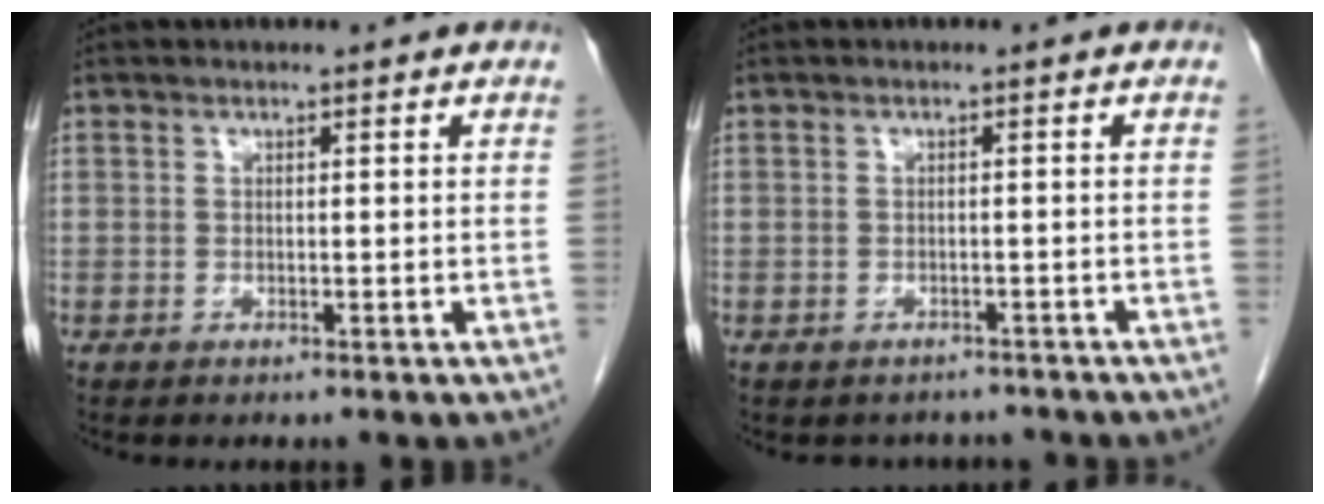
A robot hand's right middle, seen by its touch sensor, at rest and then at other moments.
{"total": 3.4, "force": [-3.0, 1.5, -0.1], "torque": [0.001, 0.007, -0.041]}